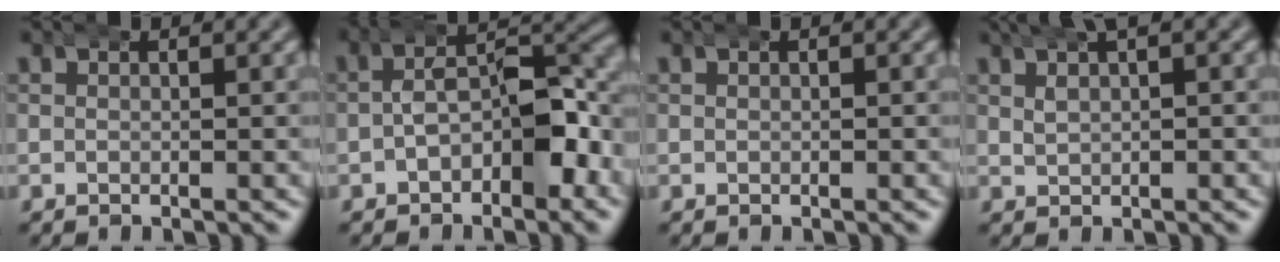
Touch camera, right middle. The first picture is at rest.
{"total": 6.4, "force": [-0.6, 3.5, 5.3], "torque": [-0.063, 0.008, -0.015]}
{"total": 0.0}
{"total": 2.7, "force": [1.8, 1.1, 1.7], "torque": [-0.026, 0.010, 0.031]}